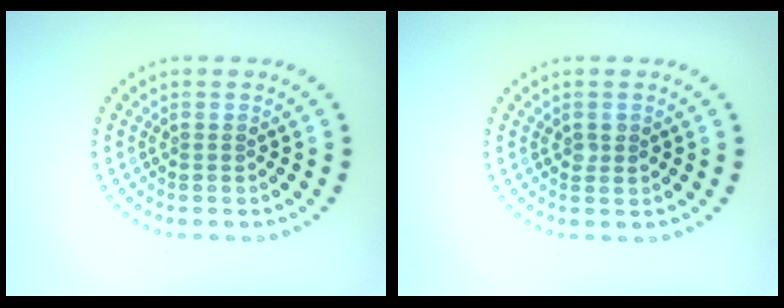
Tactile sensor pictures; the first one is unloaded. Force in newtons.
{"total": 1.0, "press": 1.0, "slide": 0.2}